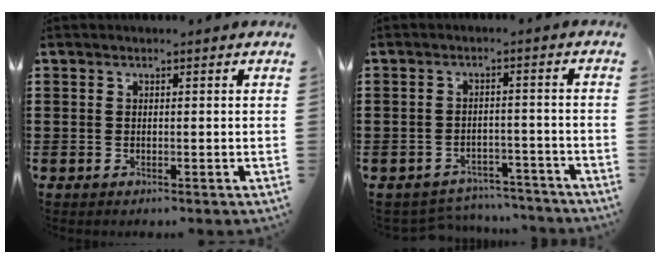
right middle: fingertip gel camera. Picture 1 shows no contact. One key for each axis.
{"total": 3.5, "fx": -3.5, "fy": 0.6, "fz": 0.0, "tx": -0.007, "ty": 0.001, "tz": -0.073}